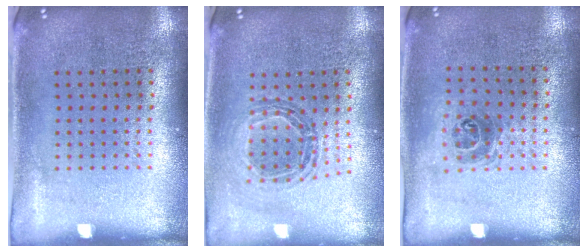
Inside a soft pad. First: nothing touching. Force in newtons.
{"total": 0.8, "press": 0.8, "slide": 0.1}
{"total": 0.9, "press": 0.8, "slide": 0.5}